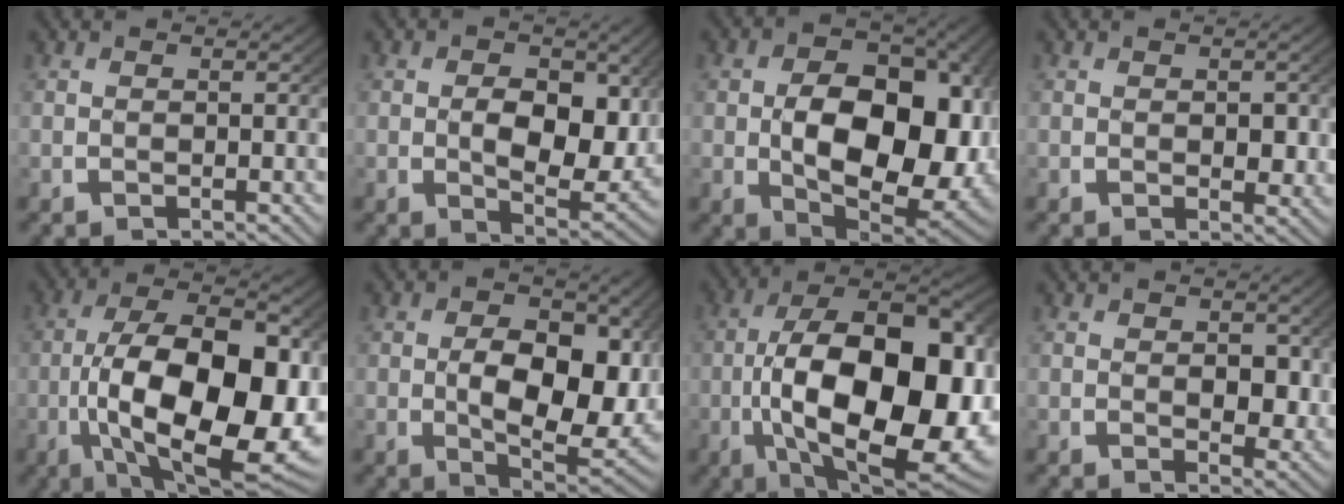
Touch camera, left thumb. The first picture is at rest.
{"total": 6.7, "force": [0.5, 4.2, 5.2], "torque": [-0.091, -0.037, 0.021]}
{"total": 18.2, "force": [-0.9, 11.9, 13.8], "torque": [-0.232, -0.081, 0.024]}
{"total": 1.7, "force": [0.3, 1.2, 1.1], "torque": [-0.017, -0.014, 0.010]}
{"total": 19.5, "force": [-2.2, 11.0, 16.0], "torque": [-0.307, -0.076, 0.001]}
{"total": 10.9, "force": [0.1, 6.7, 8.6], "torque": [-0.148, -0.051, 0.023]}
{"total": 22.3, "force": [-2.1, 12.7, 18.2], "torque": [-0.334, -0.079, 0.005]}
{"total": 2.9, "force": [0.6, 2.0, 2.0], "torque": [-0.034, -0.027, 0.021]}